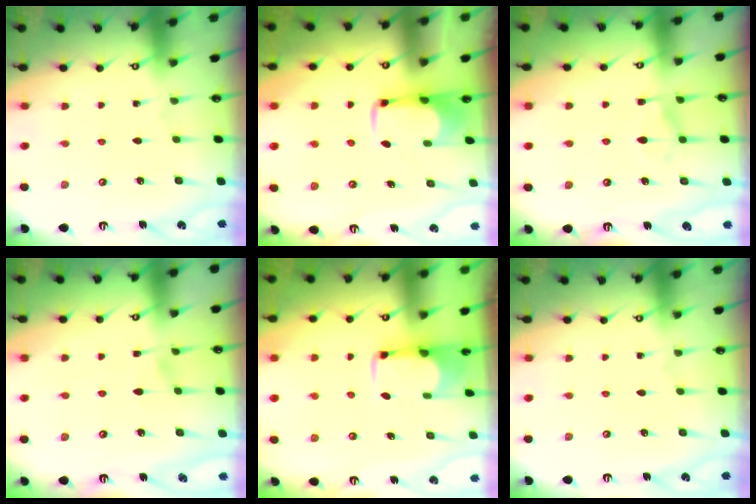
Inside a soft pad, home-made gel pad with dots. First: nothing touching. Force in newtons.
{"total": 1.9, "press": 1.9, "slide": 0.4}
{"total": 7.0, "press": 7.0, "slide": 0.8}
{"total": 4.1, "press": 4.1, "slide": 0.3}
{"total": 1.6, "press": 1.5, "slide": 0.6}
{"total": 0.0}